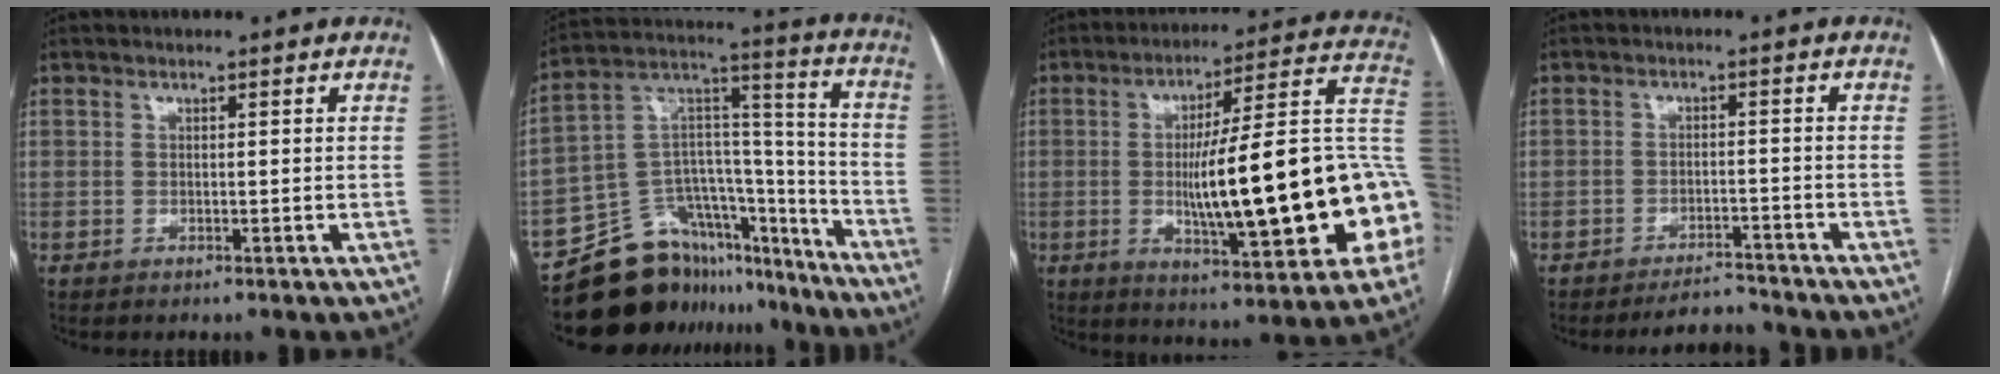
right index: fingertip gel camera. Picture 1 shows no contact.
{"total": 20.7, "force": [-17.3, 9.7, 6.2], "torque": [-0.106, 0.073, -0.271]}
{"total": 26.8, "force": [-3.4, 3.3, 26.3], "torque": [-0.313, 0.018, -0.050]}
{"total": 4.1, "force": [-4.1, 0.8, 0.1], "torque": [0.004, -0.001, -0.063]}